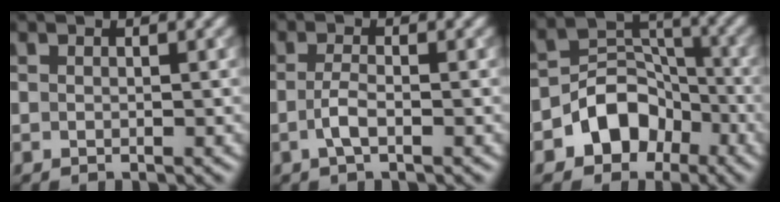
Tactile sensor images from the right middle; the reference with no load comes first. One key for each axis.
{"total": 1.7, "fx": -0.6, "fy": 0.5, "fz": 1.6, "tx": -0.034, "ty": -0.001, "tz": -0.015}
{"total": 5.9, "fx": -3.1, "fy": 4.5, "fz": 2.3, "tx": -0.016, "ty": 0.004, "tz": -0.061}